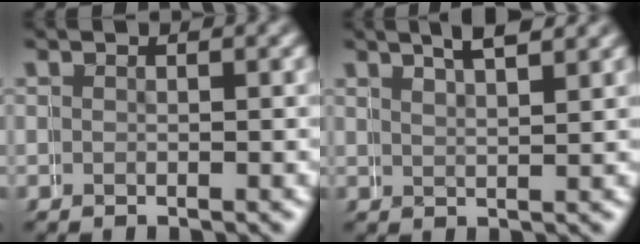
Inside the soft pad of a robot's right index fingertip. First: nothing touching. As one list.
[{"total": 3.1, "force": [2.8, -0.8, 0.9], "torque": [-0.005, 0.011, 0.049]}]